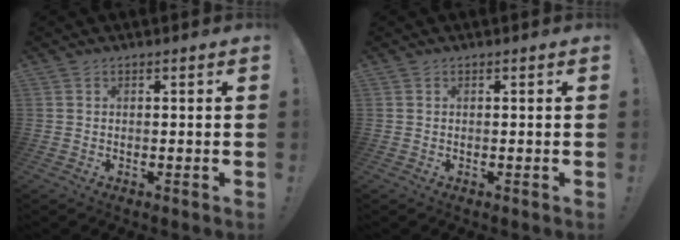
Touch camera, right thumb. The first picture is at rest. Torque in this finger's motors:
{"motor_torque": [0.00, 0.00, -0.14, 0.14, 0.00]}